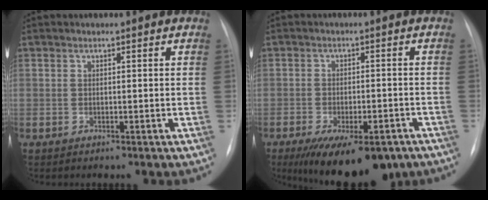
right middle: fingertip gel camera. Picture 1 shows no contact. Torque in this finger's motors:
{"motor_torque": [1.43, -0.71, 0.40, 0.08]}